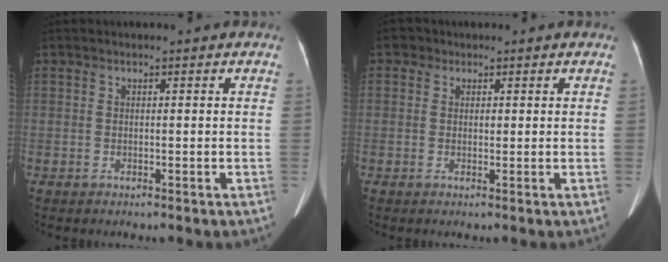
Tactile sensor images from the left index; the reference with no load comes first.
{"total": 2.0, "force": [0.7, 1.8, 0.7], "torque": [-0.013, 0.005, 0.007]}